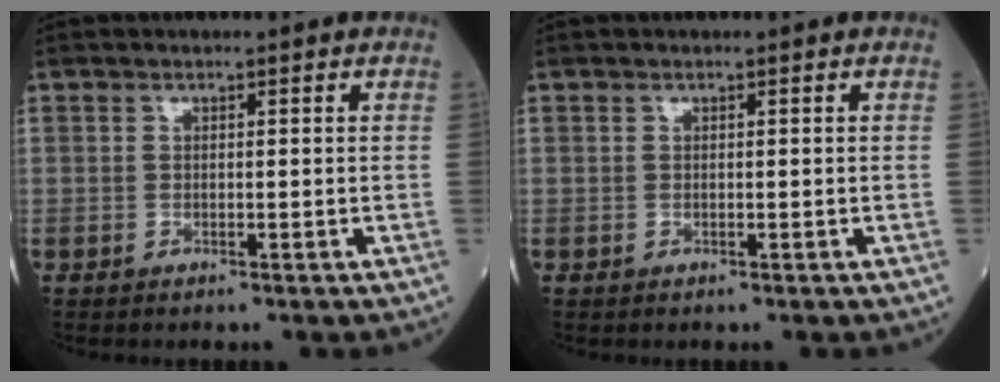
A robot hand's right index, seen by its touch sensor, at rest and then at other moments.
{"total": 0.0}